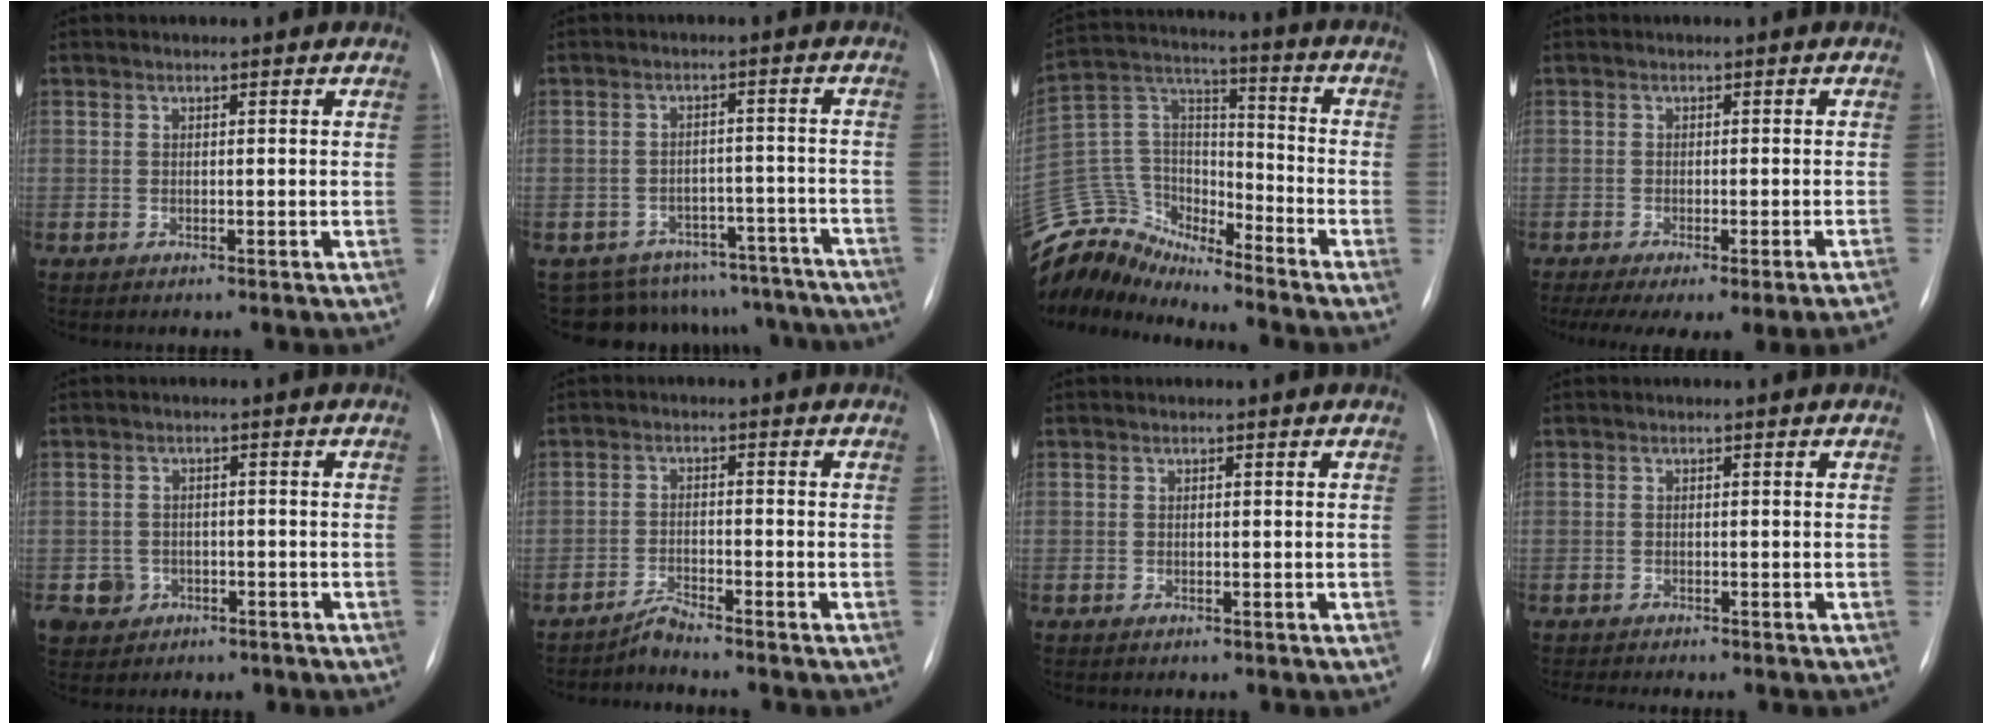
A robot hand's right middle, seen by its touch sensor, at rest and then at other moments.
{"total": 16.5, "force": [-15.4, 5.9, 0.9], "torque": [0.001, 0.039, -0.175]}
{"total": 13.8, "force": [-13.4, 3.2, 1.0], "torque": [-0.027, 0.075, -0.255]}
{"total": 14.2, "force": [-11.8, 0.4, 7.9], "torque": [-0.083, -0.021, -0.153]}
{"total": 3.7, "force": [-1.5, 3.4, 0.3], "torque": [-0.002, 0.010, -0.018]}
{"total": 2.4, "force": [-2.3, -0.7, 0.0], "torque": [-0.003, -0.015, -0.045]}
{"total": 0.0}
{"total": 3.8, "force": [-3.4, 0.3, 1.8], "torque": [-0.022, -0.005, -0.043]}